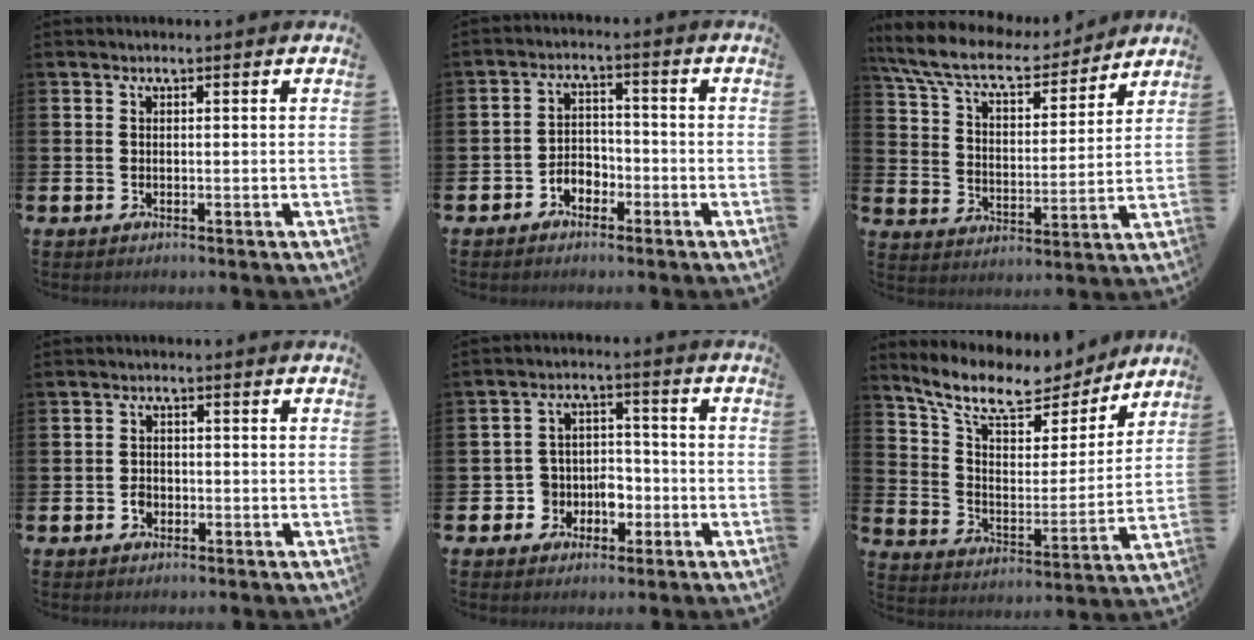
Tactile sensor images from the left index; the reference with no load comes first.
{"total": 3.0, "force": [-2.4, 1.8, 0.6], "torque": [-0.021, 0.008, -0.051]}
{"total": 9.3, "force": [8.4, 2.2, 3.5], "torque": [-0.103, -0.055, 0.143]}
{"total": 1.6, "force": [-0.8, 1.3, 0.5], "torque": [-0.008, 0.002, -0.018]}
{"total": 4.7, "force": [-2.0, 4.2, 0.9], "torque": [-0.035, 0.007, -0.041]}
{"total": 10.7, "force": [9.2, 3.7, 4.0], "torque": [-0.112, -0.061, 0.157]}